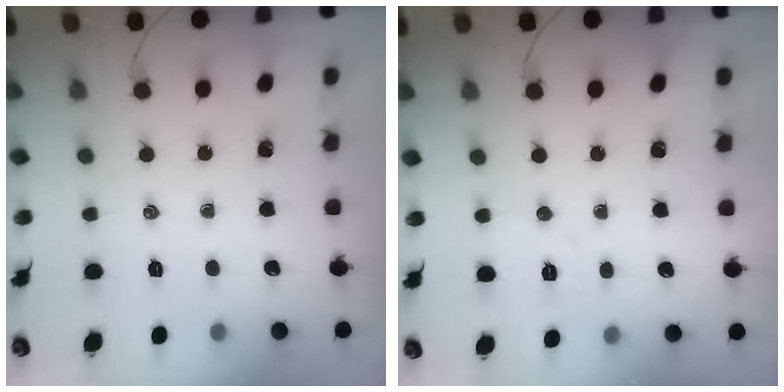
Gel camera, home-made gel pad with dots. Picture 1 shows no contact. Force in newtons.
{"total": 5.4, "press": 5.3, "slide": 1.2}